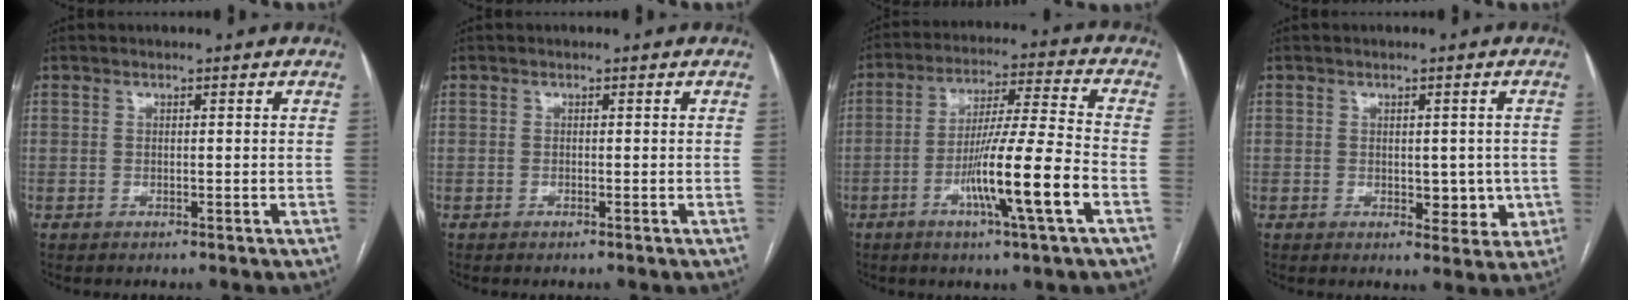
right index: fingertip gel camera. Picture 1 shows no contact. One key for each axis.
{"total": 0.0}
{"total": 13.2, "fx": -4.8, "fy": -0.8, "fz": 12.3, "tx": -0.220, "ty": -0.008, "tz": -0.087}
{"total": 4.9, "fx": -0.4, "fy": 3.0, "fz": 3.9, "tx": -0.036, "ty": 0.003, "tz": 0.004}